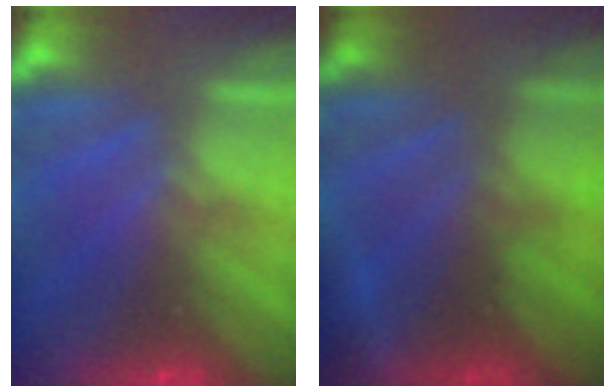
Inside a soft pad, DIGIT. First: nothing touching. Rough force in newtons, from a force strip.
{"total": 6.9}